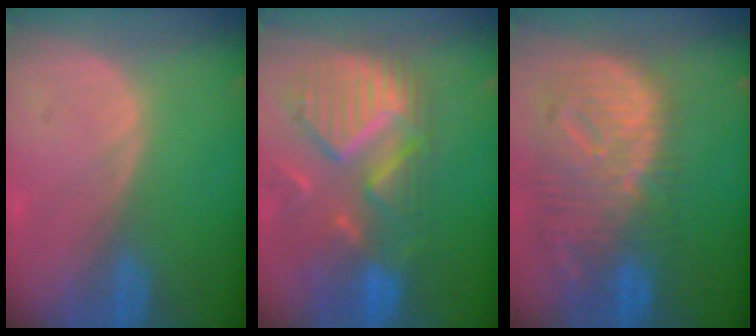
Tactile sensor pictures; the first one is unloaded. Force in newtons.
{"total": 11.8, "press": 10.3, "slide": 5.6}
{"total": 12.5, "press": 10.8, "slide": 6.3}